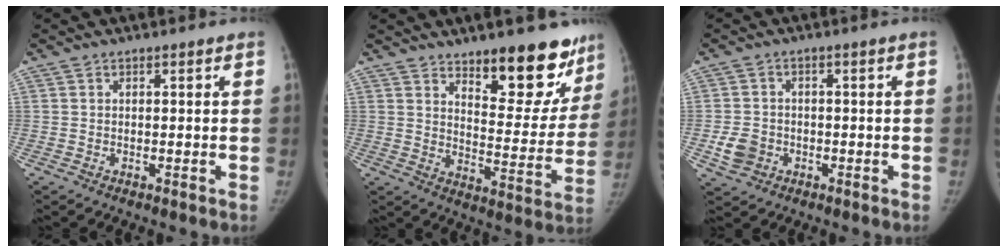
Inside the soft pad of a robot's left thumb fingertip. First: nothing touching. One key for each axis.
{"total": 16.7, "fx": 12.0, "fy": 6.3, "fz": 9.7, "tx": -0.065, "ty": -0.096, "tz": 0.170}
{"total": 4.7, "fx": -1.5, "fy": 4.0, "fz": 2.0, "tx": -0.031, "ty": 0.009, "tz": -0.023}